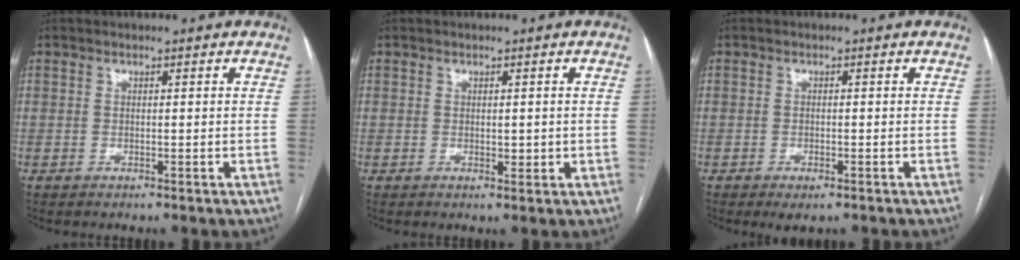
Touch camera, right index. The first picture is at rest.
{"total": 1.7, "force": [0.0, 0.9, 1.4], "torque": [-0.018, -0.003, 0.003]}
{"total": 2.4, "force": [-1.5, 0.9, 1.6], "torque": [-0.024, -0.002, -0.014]}